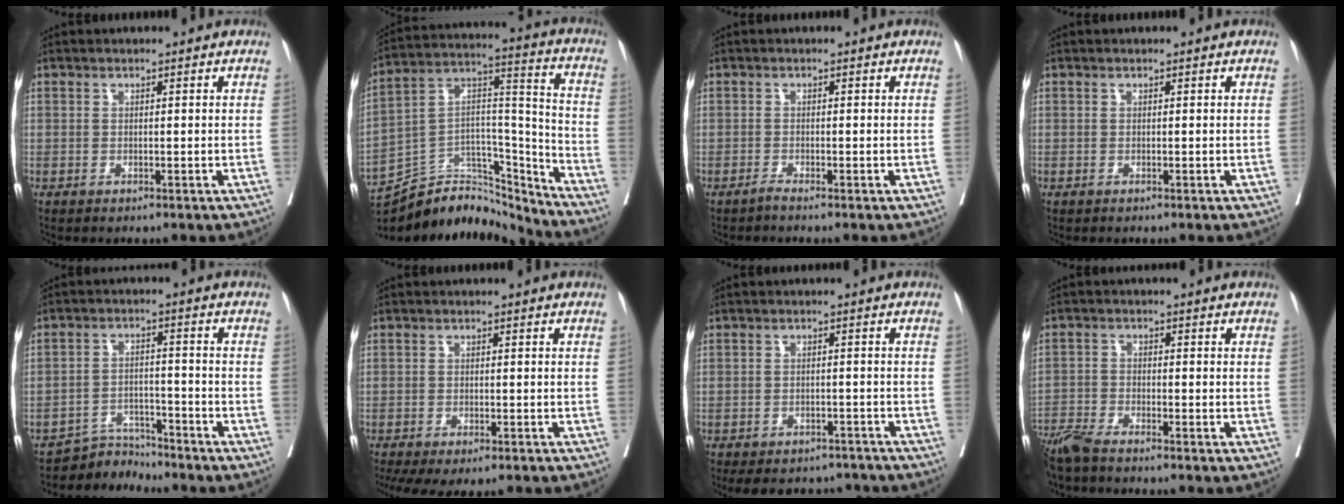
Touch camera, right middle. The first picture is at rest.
{"total": 19.1, "force": [-18.2, 4.6, 3.2], "torque": [-0.058, 0.058, -0.301]}
{"total": 0.8, "force": [-0.7, -0.2, 0.3], "torque": [-0.004, -0.001, -0.016]}
{"total": 0.0}
{"total": 4.8, "force": [-4.6, 0.5, -1.2], "torque": [0.022, 0.007, -0.078]}
{"total": 10.7, "force": [-8.4, 3.4, 5.7], "torque": [-0.115, -0.008, -0.112]}
{"total": 11.1, "force": [-9.8, 4.4, 2.6], "torque": [-0.037, 0.010, -0.117]}
{"total": 5.5, "force": [-5.0, 0.1, 2.4], "torque": [-0.044, -0.017, -0.098]}